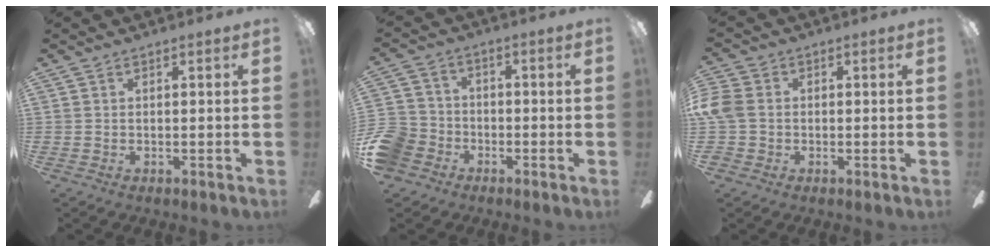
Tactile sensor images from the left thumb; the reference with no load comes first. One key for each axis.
{"total": 9.3, "fx": -4.7, "fy": 7.4, "fz": 3.2, "tx": -0.093, "ty": 0.038, "tz": -0.088}
{"total": 6.9, "fx": -0.2, "fy": 5.6, "fz": 4.1, "tx": -0.099, "ty": 0.016, "tz": -0.003}